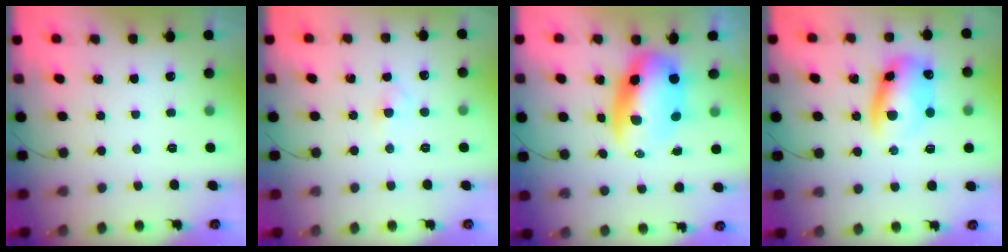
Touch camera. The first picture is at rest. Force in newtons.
{"total": 2.5, "press": 2.3, "slide": 1.0}
{"total": 9.8, "press": 9.6, "slide": 2.4}
{"total": 11.1, "press": 11.0, "slide": 1.7}